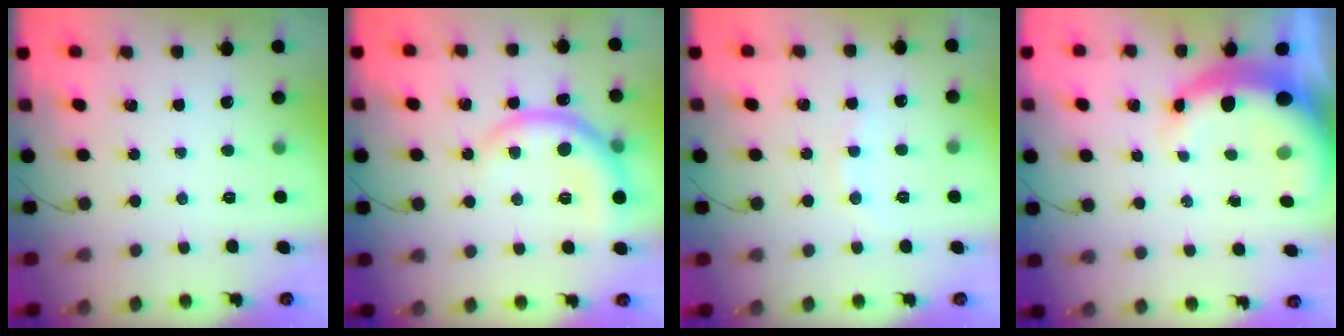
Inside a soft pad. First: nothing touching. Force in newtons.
{"total": 10.6, "press": 10.5, "slide": 0.7}
{"total": 5.5, "press": 5.3, "slide": 1.5}
{"total": 7.1, "press": 6.9, "slide": 1.7}